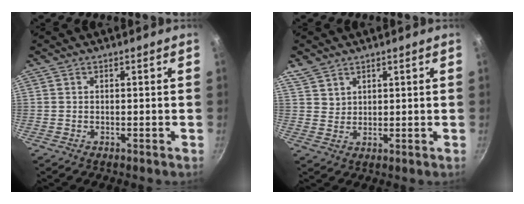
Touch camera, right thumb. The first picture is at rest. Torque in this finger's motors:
{"motor_torque": [-0.66, 0.74, -0.53, 0.51, 0.00]}